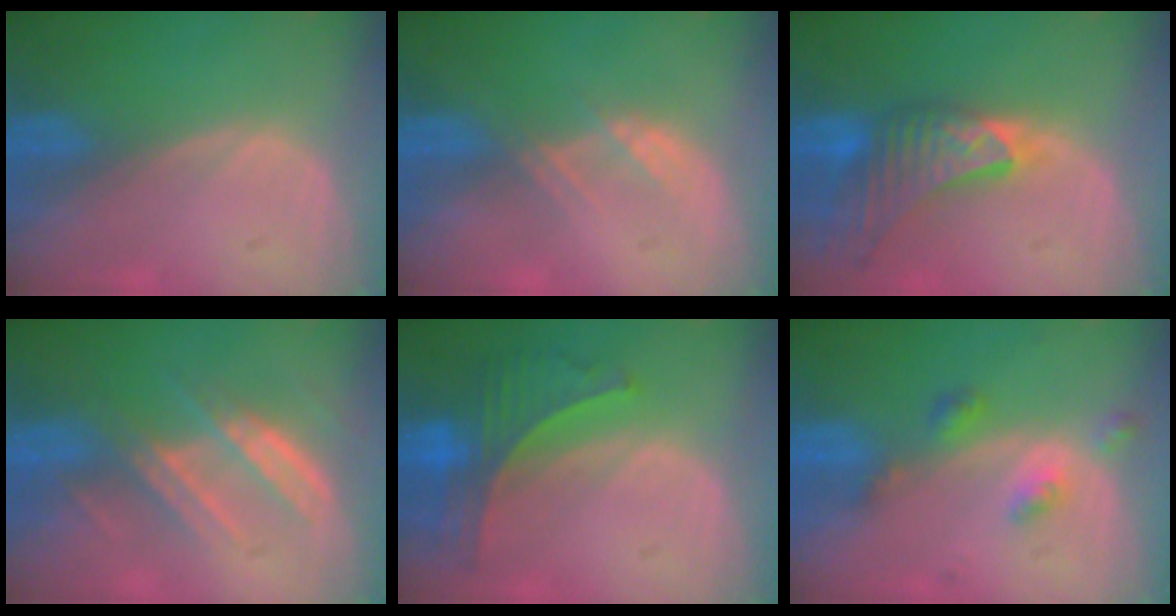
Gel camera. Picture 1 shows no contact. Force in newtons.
{"total": 2.3, "press": 2.3, "slide": 0.2}
{"total": 9.1, "press": 8.3, "slide": 3.8}
{"total": 6.8, "press": 6.7, "slide": 1.0}
{"total": 7.2, "press": 6.4, "slide": 3.3}
{"total": 4.4, "press": 3.9, "slide": 1.9}